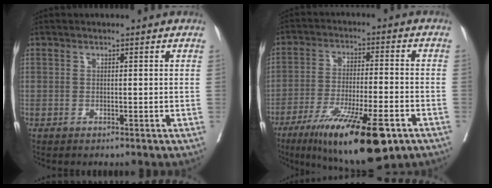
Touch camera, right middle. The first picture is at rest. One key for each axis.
{"total": 17.3, "fx": -10.0, "fy": 2.8, "fz": 13.8, "tx": -0.210, "ty": -0.034, "tz": -0.159}